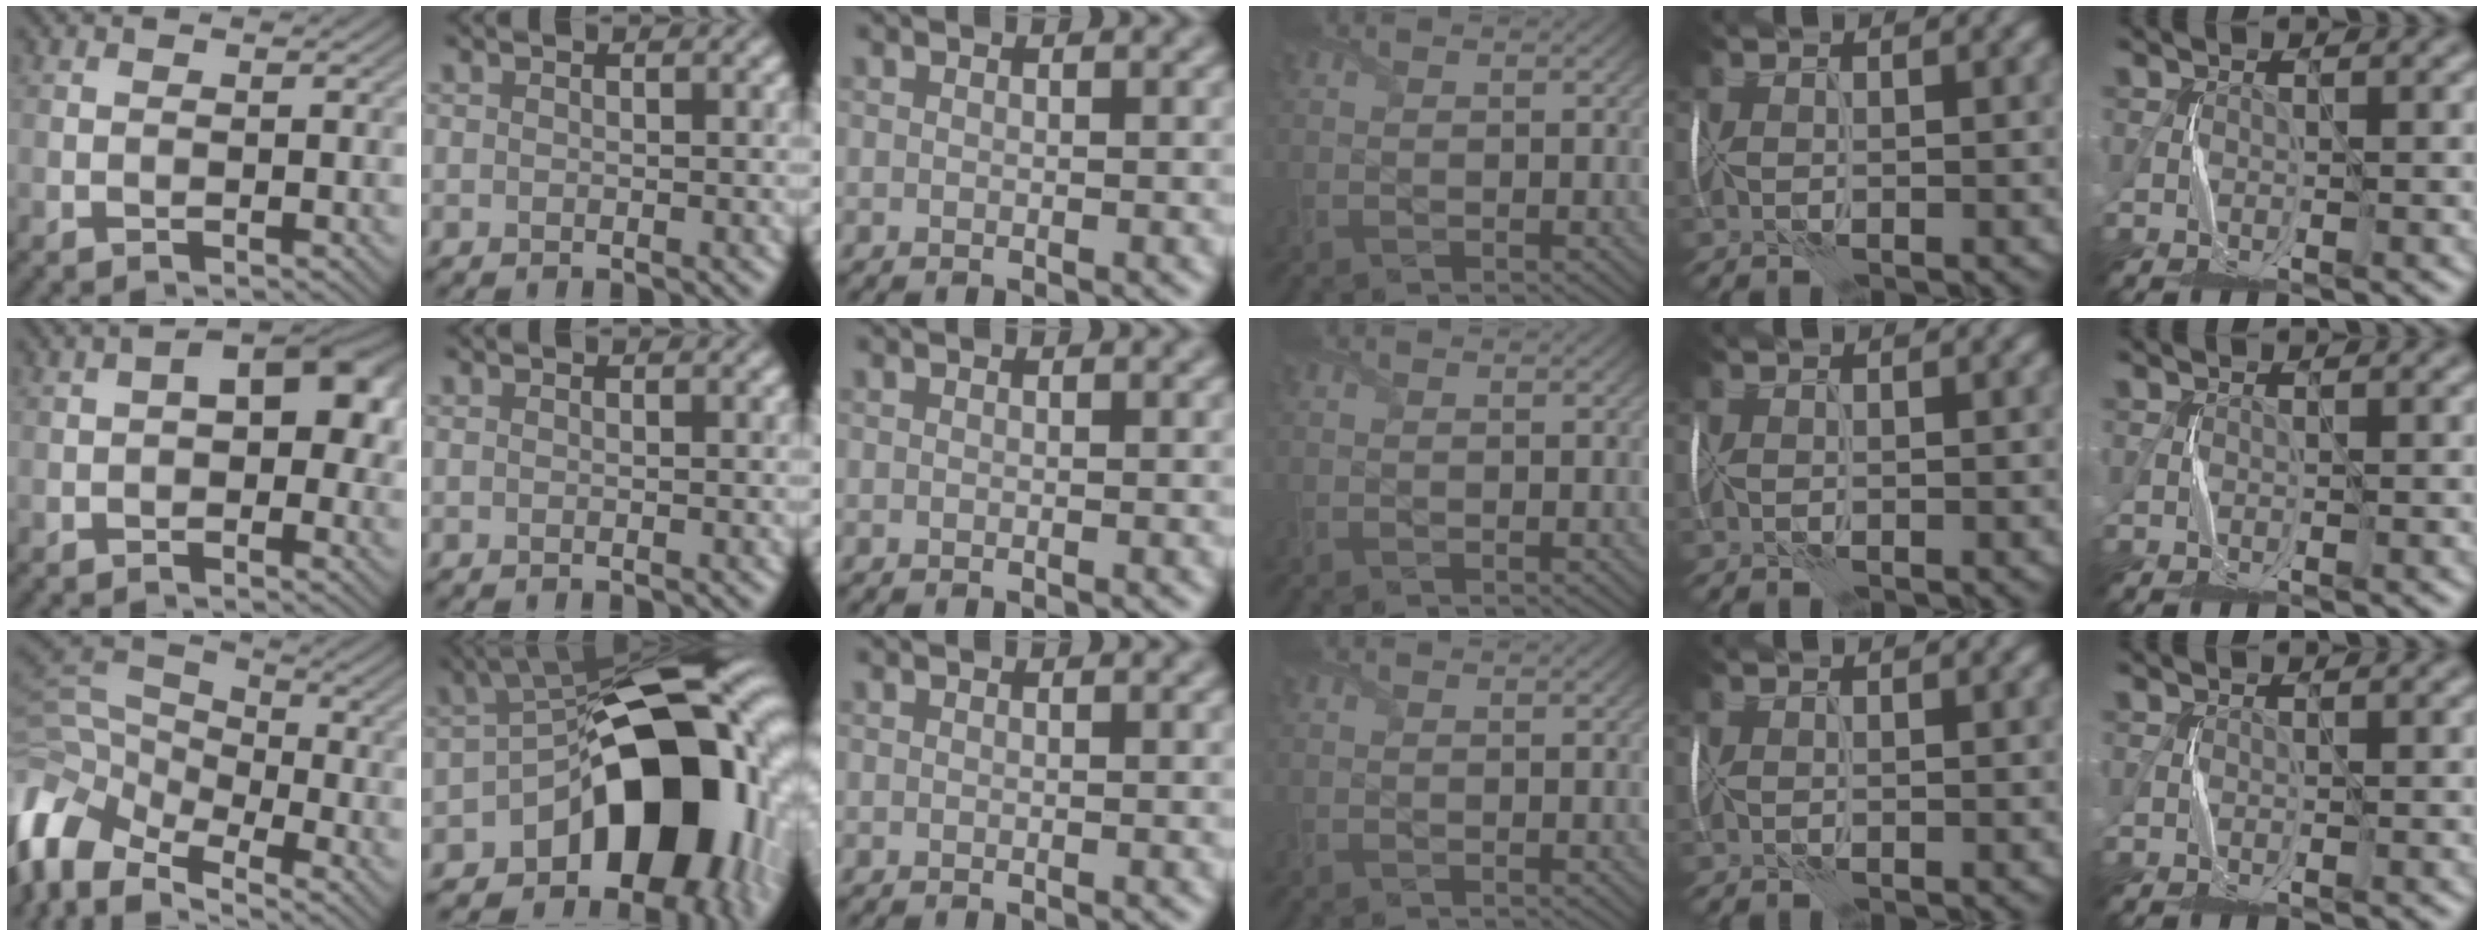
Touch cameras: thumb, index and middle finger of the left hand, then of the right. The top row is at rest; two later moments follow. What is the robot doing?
{"motion": "wrap", "object": "plastic wrap"}